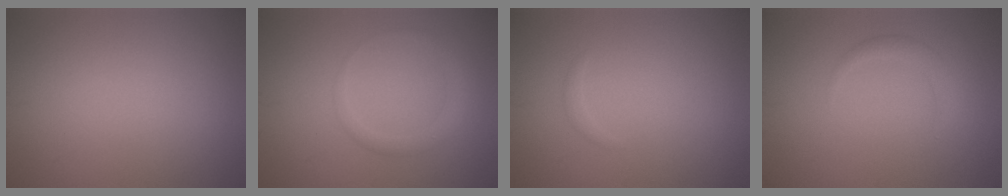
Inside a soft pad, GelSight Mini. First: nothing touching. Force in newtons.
{"total": 1.9, "press": 1.9, "slide": 0.1}
{"total": 0.6, "press": 0.5, "slide": 0.1}
{"total": 1.6, "press": 1.6, "slide": 0.1}